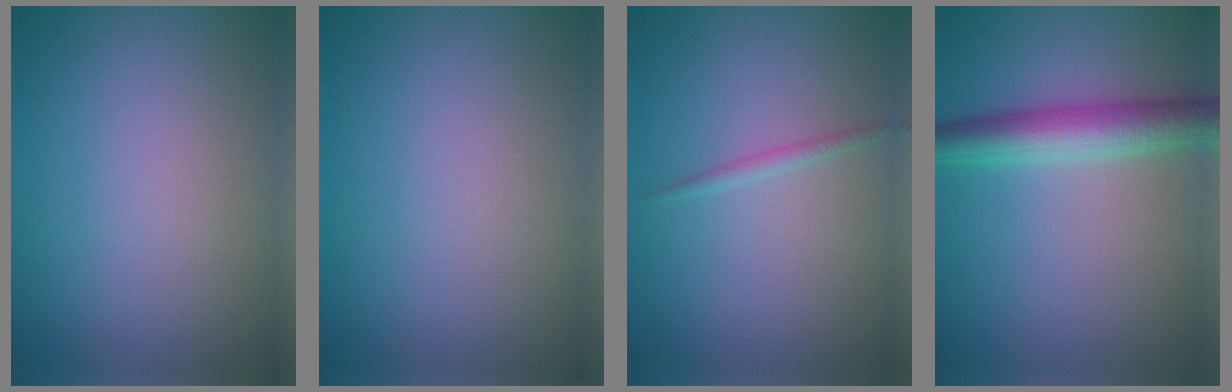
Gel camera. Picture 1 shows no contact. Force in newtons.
{"total": 0.0}
{"total": 0.8, "press": 0.8, "slide": 0.0}
{"total": 4.7, "press": 4.7, "slide": 0.1}